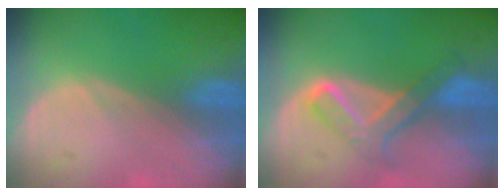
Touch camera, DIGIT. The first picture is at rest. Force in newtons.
{"total": 6.1, "press": 5.8, "slide": 1.8}